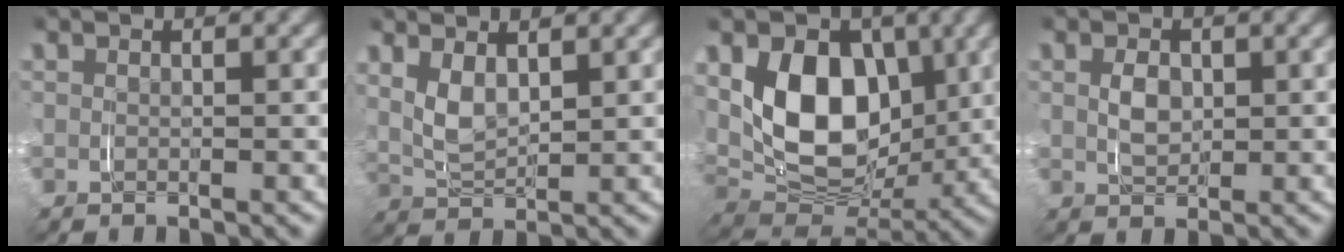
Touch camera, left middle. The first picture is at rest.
{"total": 4.2, "force": [1.3, 2.7, 2.9], "torque": [-0.079, -0.013, 0.028]}
{"total": 10.6, "force": [1.4, 7.4, 7.4], "torque": [-0.141, -0.013, 0.017]}
{"total": 2.0, "force": [0.2, 1.4, 1.4], "torque": [-0.031, -0.008, 0.010]}